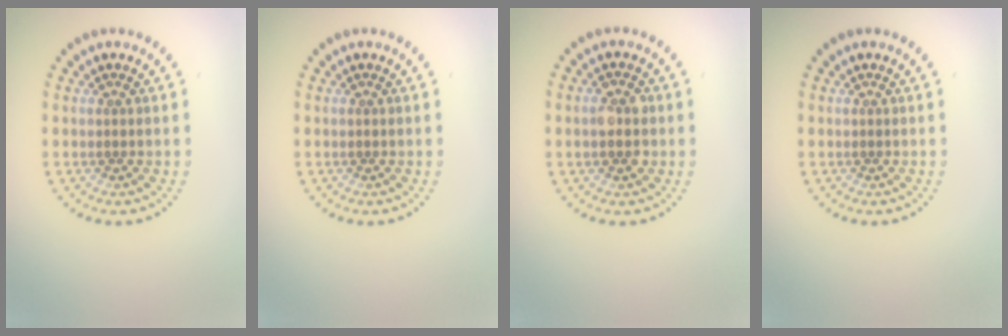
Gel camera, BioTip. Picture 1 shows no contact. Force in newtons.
{"total": 0.0}
{"total": 2.7, "press": 2.7, "slide": 0.2}
{"total": 0.0}